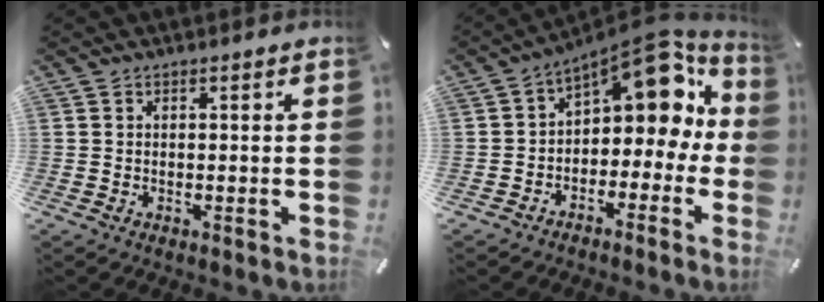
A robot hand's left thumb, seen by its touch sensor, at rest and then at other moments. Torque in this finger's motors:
{"motor_torque": [0.35, 1.01, 0.17, -0.01, 0.16]}